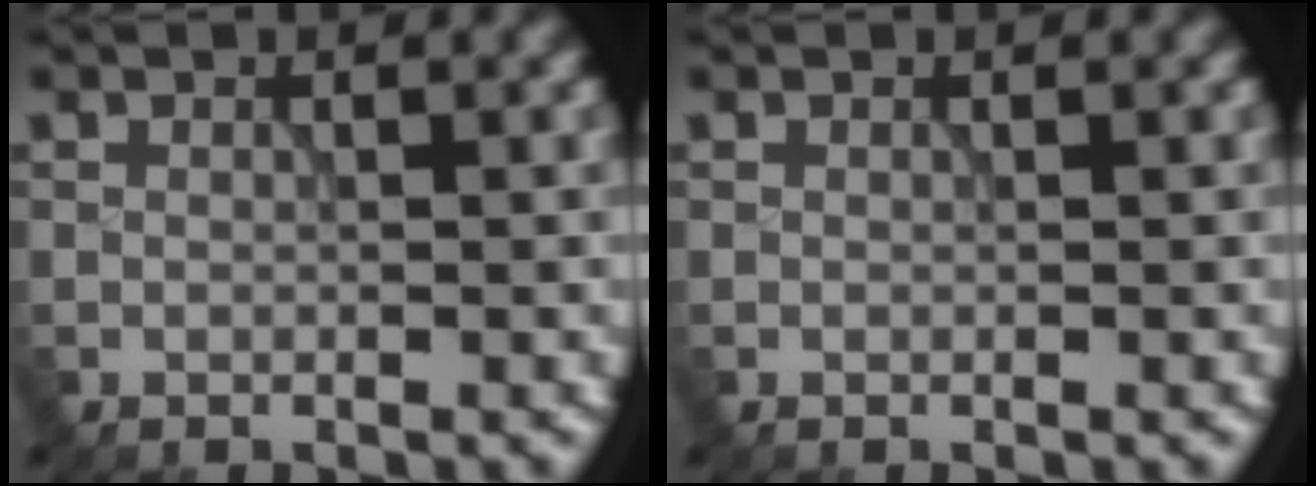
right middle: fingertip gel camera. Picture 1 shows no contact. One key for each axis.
{"total": 0.0}